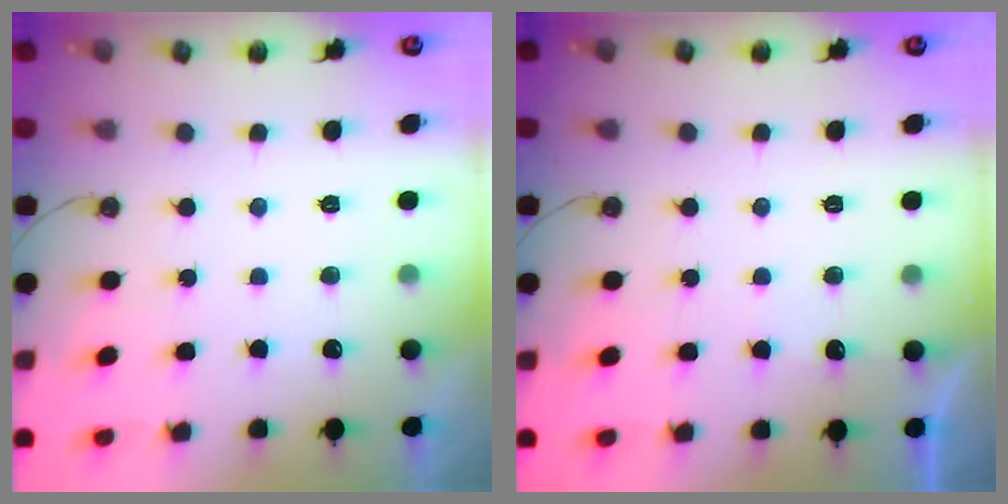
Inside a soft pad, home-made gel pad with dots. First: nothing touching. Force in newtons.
{"total": 2.1, "press": 2.1, "slide": 0.4}